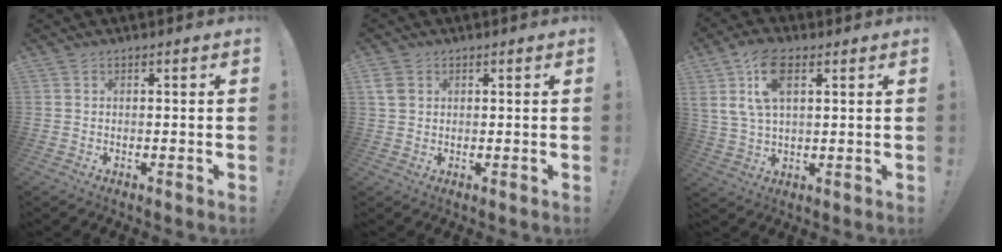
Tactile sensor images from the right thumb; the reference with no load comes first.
{"total": 4.0, "force": [1.4, 3.3, 1.9], "torque": [-0.042, 0.003, 0.028]}
{"total": 10.8, "force": [4.5, 5.5, 8.1], "torque": [-0.160, 0.000, 0.084]}